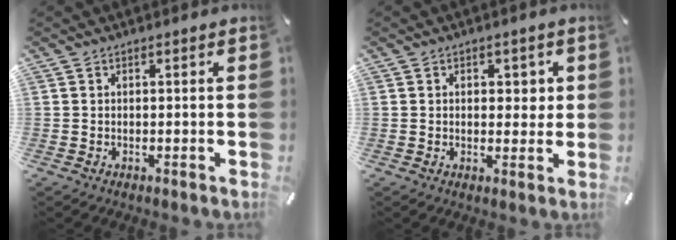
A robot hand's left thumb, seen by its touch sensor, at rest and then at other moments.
{"total": 3.4, "force": [0.7, 2.5, 2.2], "torque": [-0.013, -0.004, 0.003]}